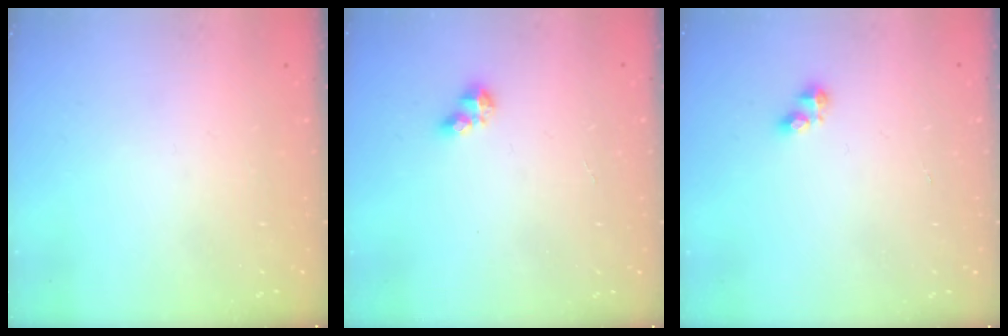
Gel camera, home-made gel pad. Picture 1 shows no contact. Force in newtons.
{"total": 4.3, "press": 4.3, "slide": 0.4}
{"total": 2.9, "press": 2.9, "slide": 0.3}